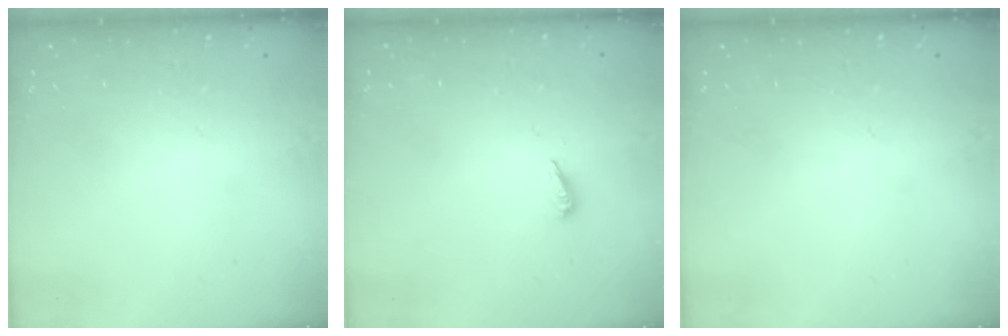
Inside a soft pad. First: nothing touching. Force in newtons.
{"total": 2.9, "press": 2.9, "slide": 0.3}
{"total": 0.0}